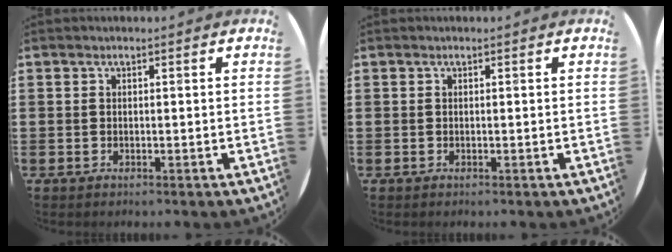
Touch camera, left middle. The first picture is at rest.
{"total": 0.0}